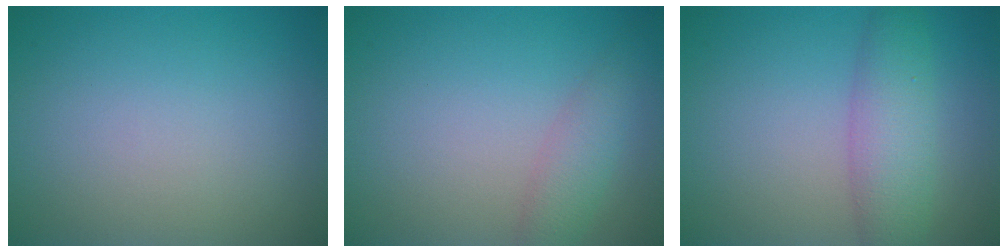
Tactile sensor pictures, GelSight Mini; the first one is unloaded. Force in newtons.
{"total": 2.5, "press": 2.5, "slide": 0.1}
{"total": 4.4, "press": 4.4, "slide": 0.1}